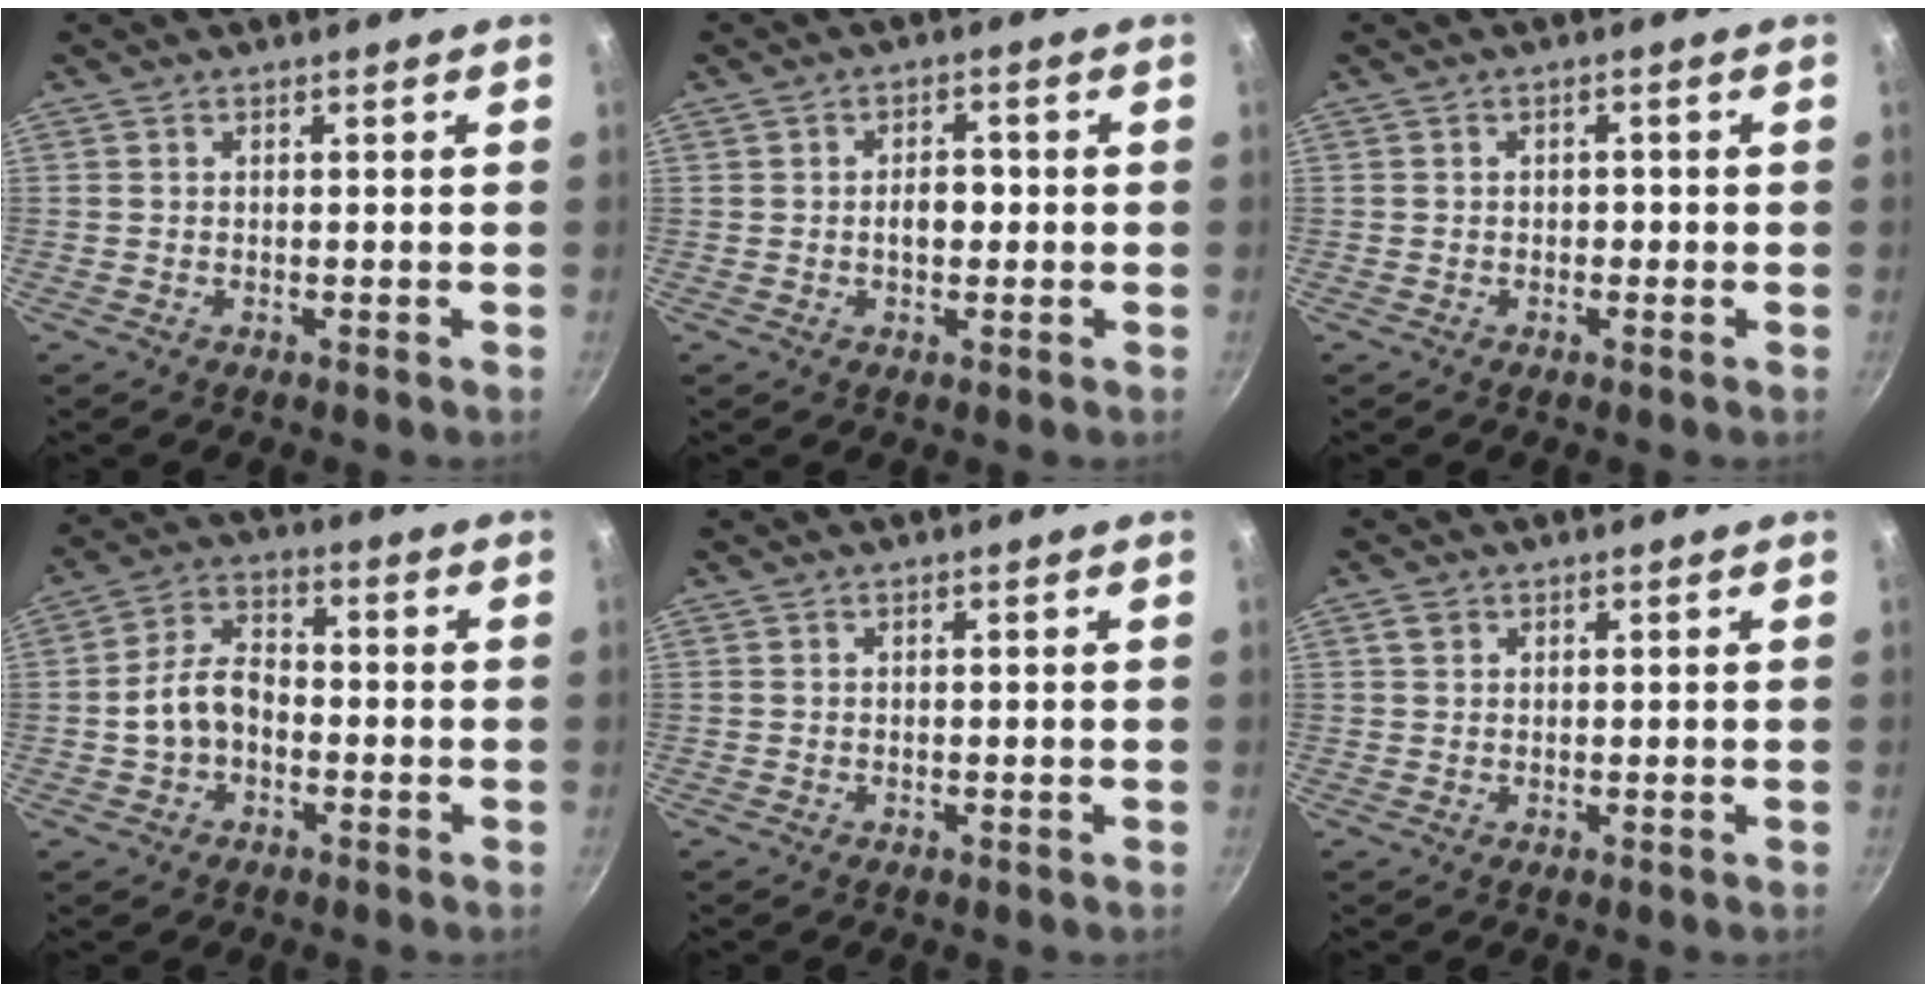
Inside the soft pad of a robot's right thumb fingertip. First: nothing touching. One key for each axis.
{"total": 3.8, "fx": -0.3, "fy": 2.4, "fz": 2.9, "tx": -0.021, "ty": 0.010, "tz": -0.006}
{"total": 1.4, "fx": -0.3, "fy": 1.1, "fz": 0.8, "tx": -0.007, "ty": 0.005, "tz": -0.005}
{"total": 8.1, "fx": -1.7, "fy": 5.6, "fz": 5.6, "tx": -0.083, "ty": 0.035, "tz": -0.039}
{"total": 0.0}
{"total": 1.6, "fx": 0.7, "fy": 1.2, "fz": 0.7, "tx": -0.009, "ty": 0.001, "tz": 0.010}